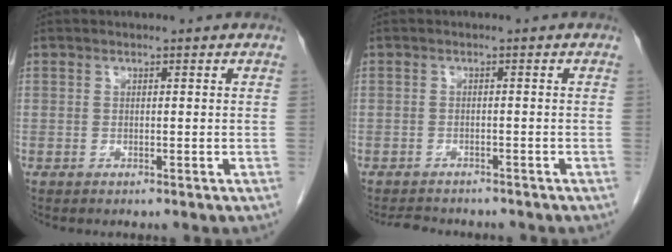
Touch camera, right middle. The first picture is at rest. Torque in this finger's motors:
{"motor_torque": [0.01, -0.01, 0.00, 0.00]}